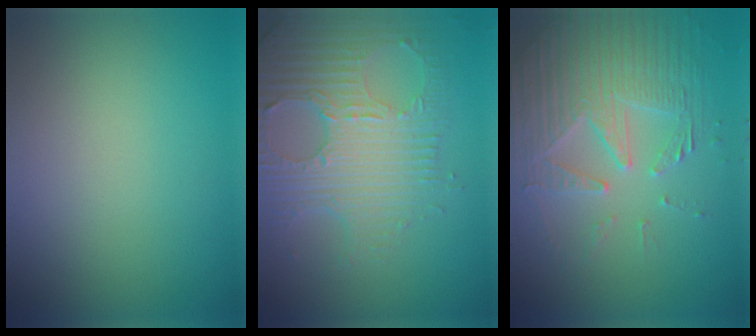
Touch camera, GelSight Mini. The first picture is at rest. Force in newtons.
{"total": 7.6, "press": 5.2, "slide": 5.6}
{"total": 5.0, "press": 4.4, "slide": 2.4}